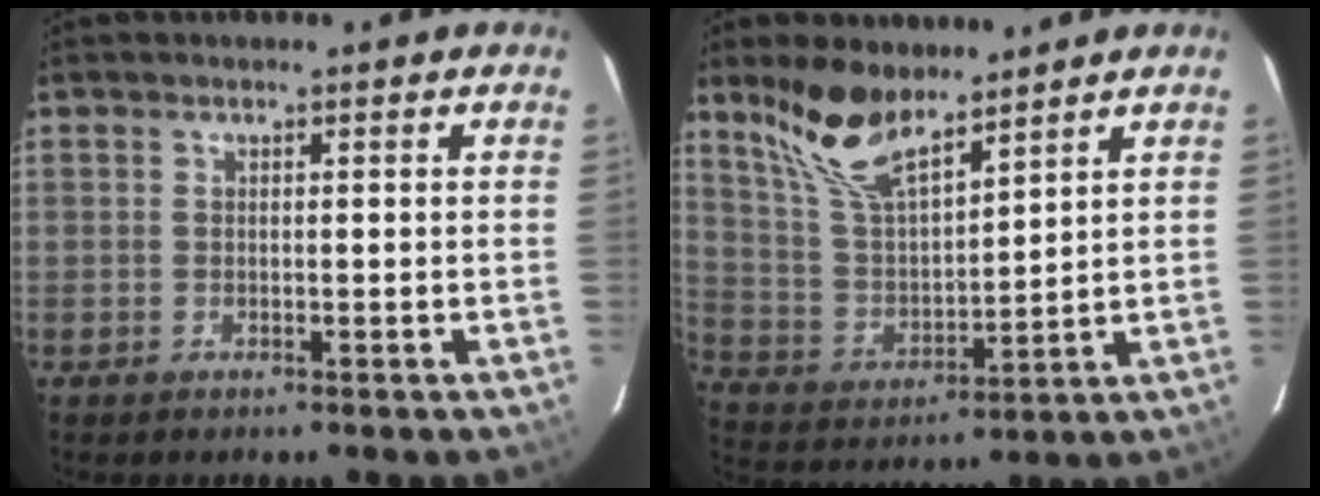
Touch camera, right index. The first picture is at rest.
{"total": 12.2, "force": [9.3, 3.8, 6.9], "torque": [-0.138, 0.011, 0.192]}